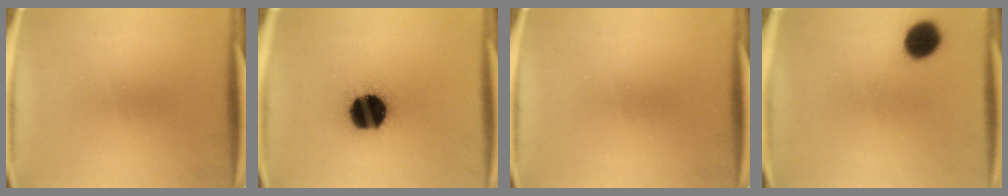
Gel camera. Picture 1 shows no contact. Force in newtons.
{"total": 19.9}
{"total": 0.0}
{"total": 7.8}